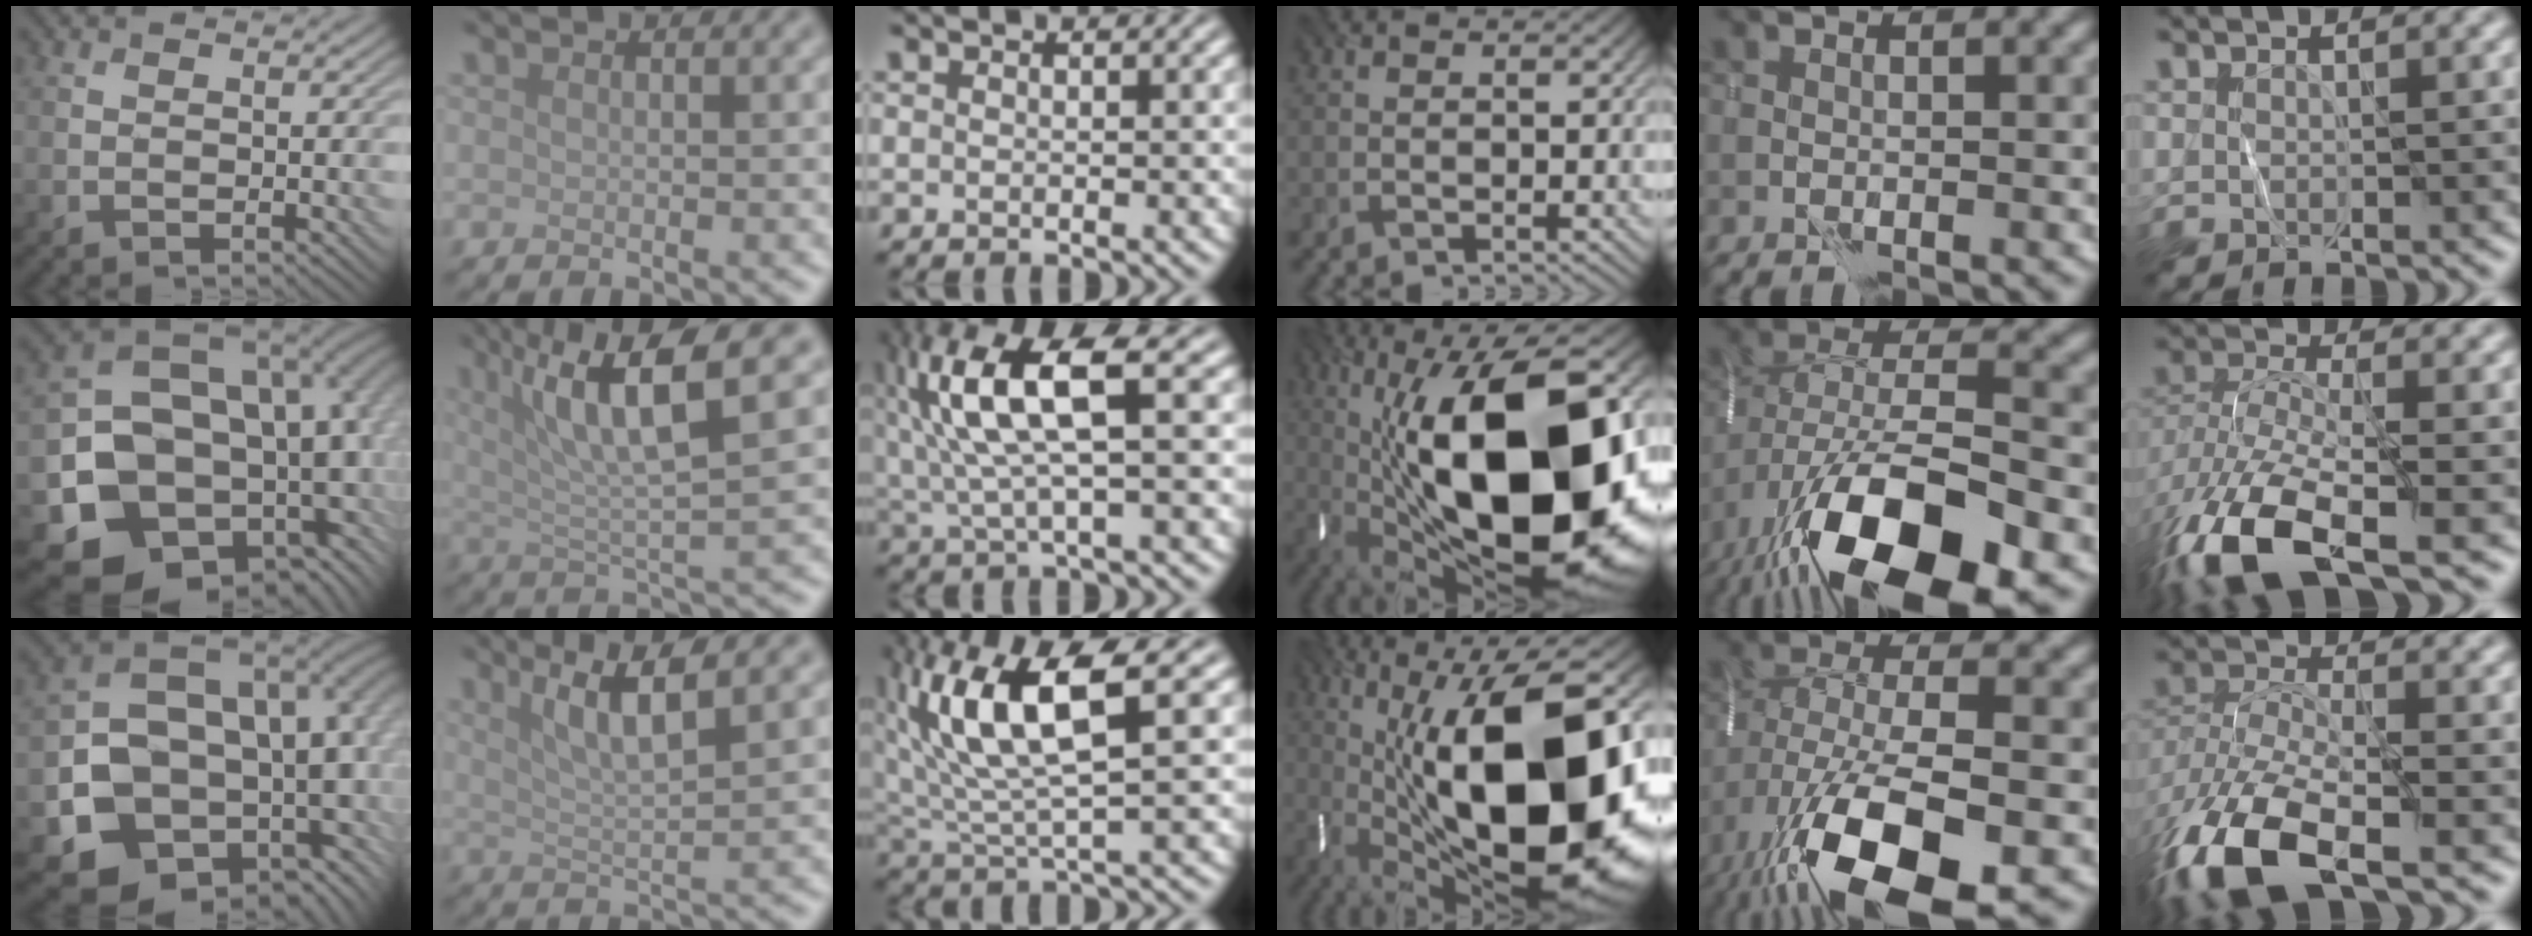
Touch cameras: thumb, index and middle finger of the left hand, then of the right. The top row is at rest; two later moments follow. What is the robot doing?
{"motion": "wrap", "object": "ribbon"}